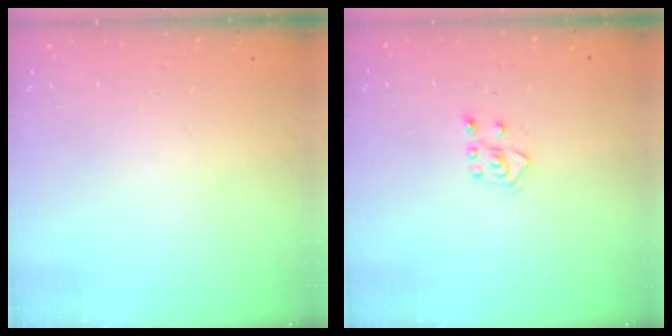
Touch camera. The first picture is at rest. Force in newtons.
{"total": 4.9, "press": 4.8, "slide": 0.8}